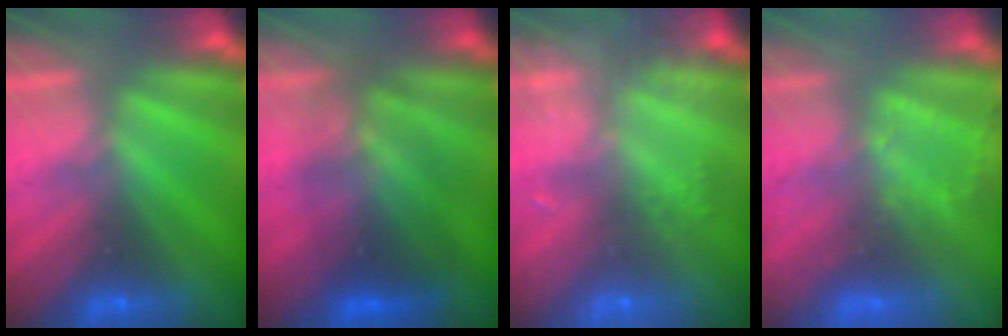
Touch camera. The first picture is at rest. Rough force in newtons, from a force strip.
{"total": 3.6}
{"total": 8.1}
{"total": 2.8}